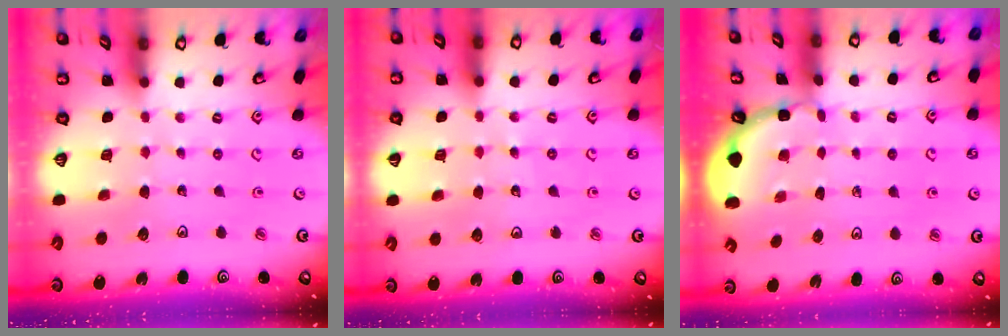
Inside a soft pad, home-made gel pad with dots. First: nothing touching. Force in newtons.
{"total": 3.1, "press": 3.0, "slide": 0.8}
{"total": 1.5, "press": 1.5, "slide": 0.2}